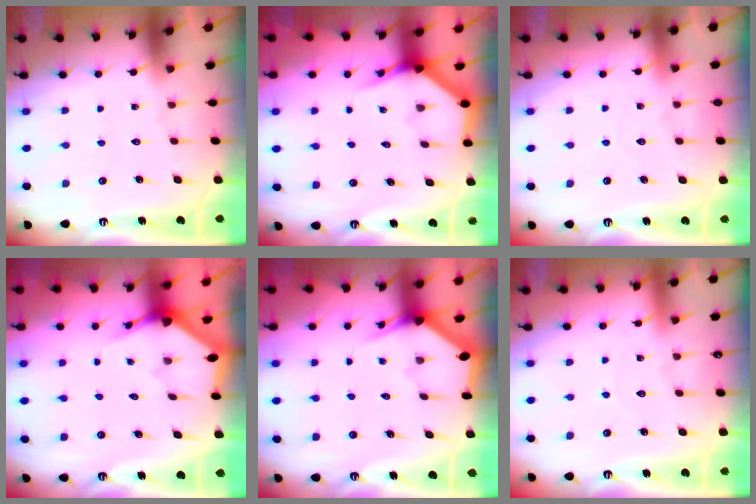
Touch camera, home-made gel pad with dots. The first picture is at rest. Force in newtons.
{"total": 3.8, "press": 3.8, "slide": 0.2}
{"total": 2.7, "press": 2.7, "slide": 0.3}
{"total": 2.9, "press": 2.9, "slide": 0.2}
{"total": 3.1, "press": 3.1, "slide": 0.1}
{"total": 2.1, "press": 2.1, "slide": 0.2}